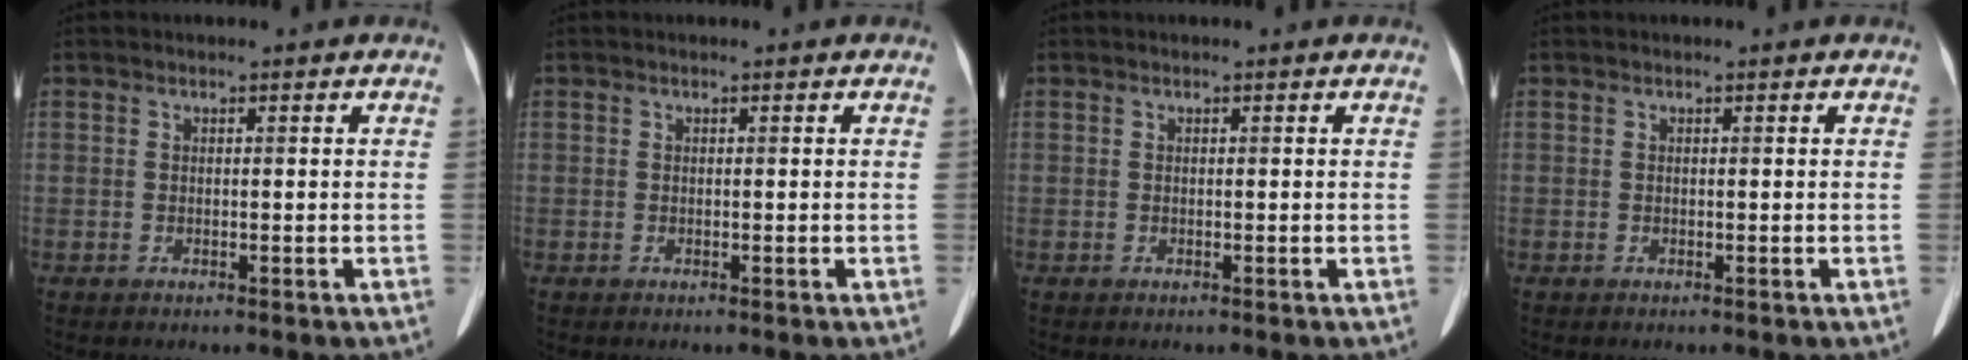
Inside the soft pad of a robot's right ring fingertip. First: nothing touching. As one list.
[{"total": 0.0}, {"total": 0.0}, {"total": 0.0}]